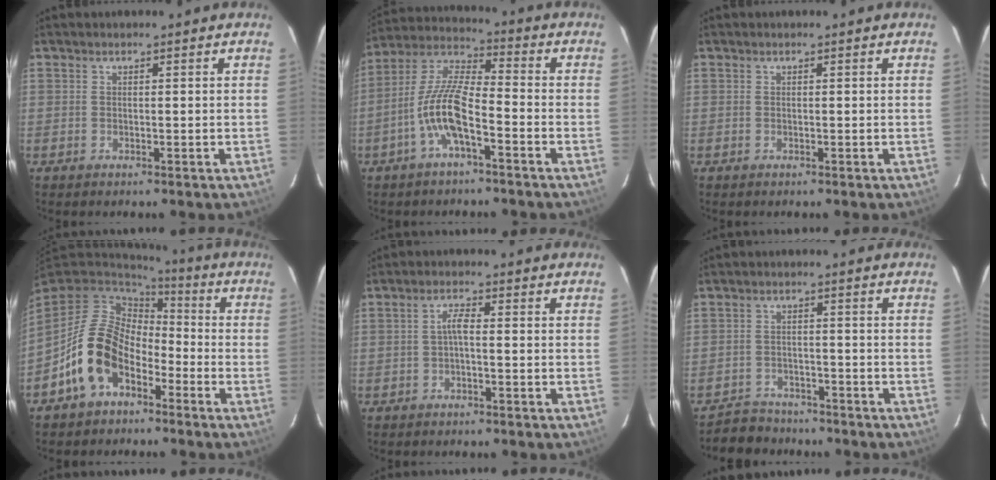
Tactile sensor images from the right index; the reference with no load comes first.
{"total": 10.5, "force": [-4.6, 2.8, 9.0], "torque": [-0.197, 0.008, -0.093]}
{"total": 0.0}
{"total": 13.2, "force": [-6.0, 8.9, 7.7], "torque": [-0.162, 0.017, -0.104]}
{"total": 2.2, "force": [-0.6, 0.4, 2.0], "torque": [-0.042, 0.008, -0.011]}
{"total": 6.8, "force": [-6.0, 3.2, 0.5], "torque": [-0.031, 0.010, -0.093]}